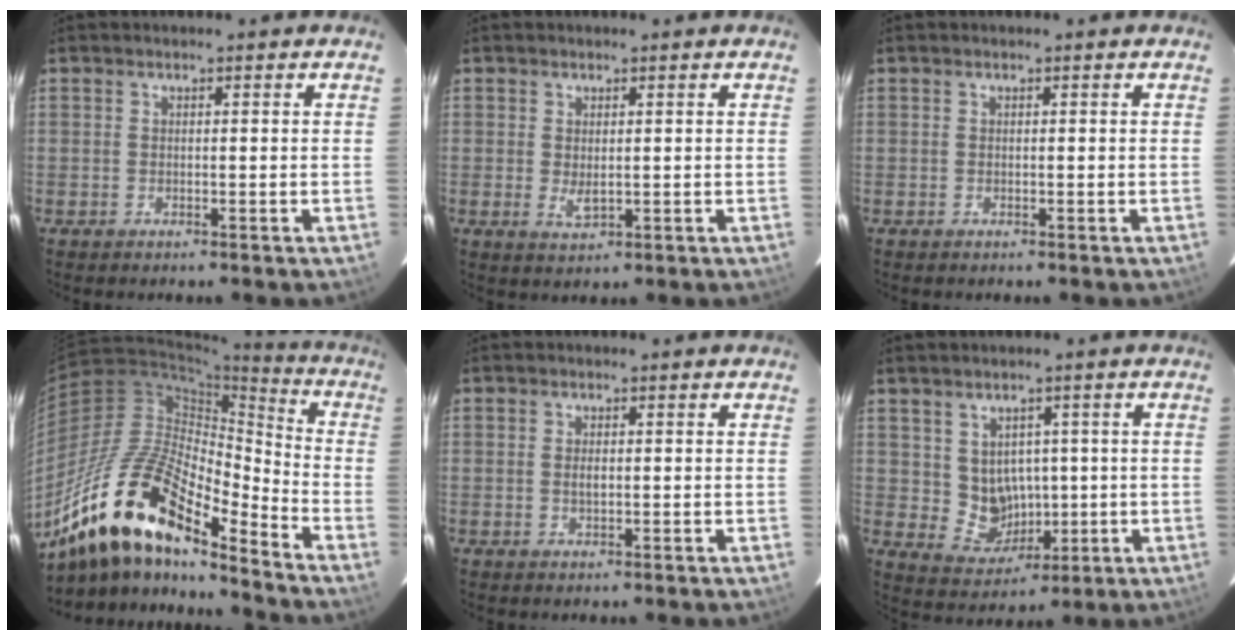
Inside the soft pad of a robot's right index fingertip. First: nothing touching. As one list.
[{"total": 2.5, "force": [0.2, 1.4, 2.1], "torque": [-0.037, -0.004, 0.006]}, {"total": 0.0}, {"total": 20.8, "force": [-15.1, 5.9, 13.0], "torque": [-0.237, -0.009, -0.296]}, {"total": 1.9, "force": [-0.1, 0.7, 1.8], "torque": [-0.035, -0.003, -0.002]}, {"total": 6.9, "force": [0.8, 6.4, 2.3], "torque": [-0.050, 0.005, 0.037]}]